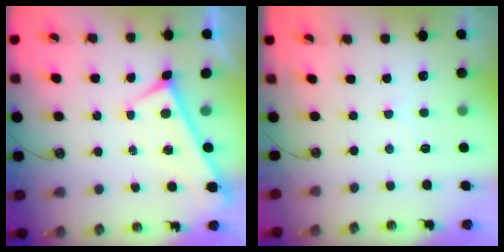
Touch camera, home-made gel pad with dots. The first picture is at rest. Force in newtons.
{"total": 1.0, "press": 0.9, "slide": 0.4}